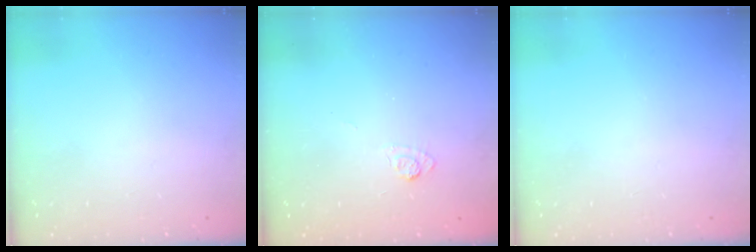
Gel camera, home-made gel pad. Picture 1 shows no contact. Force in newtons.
{"total": 3.3, "press": 3.0, "slide": 1.4}
{"total": 0.0}